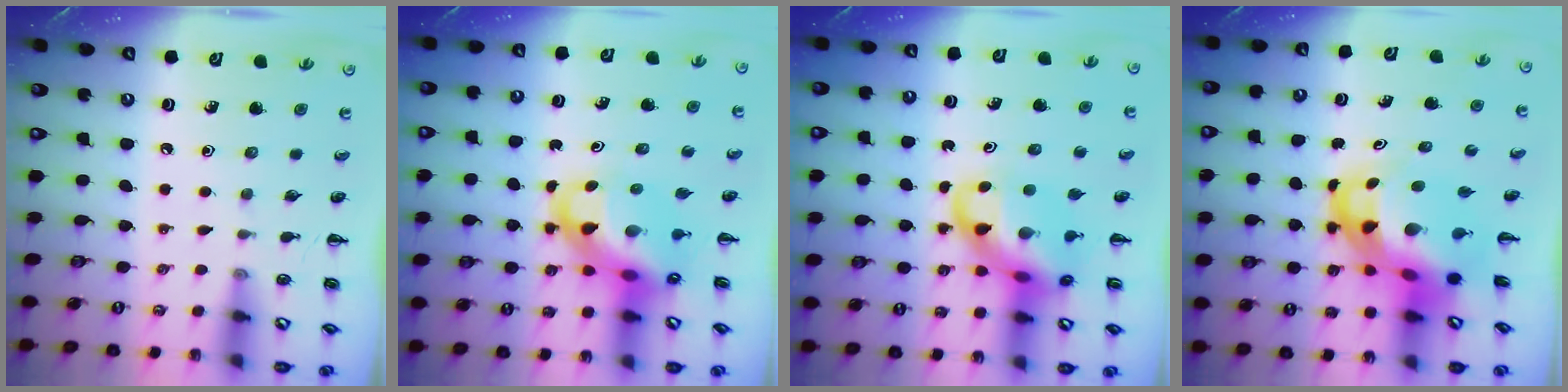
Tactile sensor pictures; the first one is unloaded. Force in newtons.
{"total": 12.8, "press": 12.4, "slide": 3.2}
{"total": 13.2, "press": 12.8, "slide": 3.4}
{"total": 10.0, "press": 9.7, "slide": 2.6}